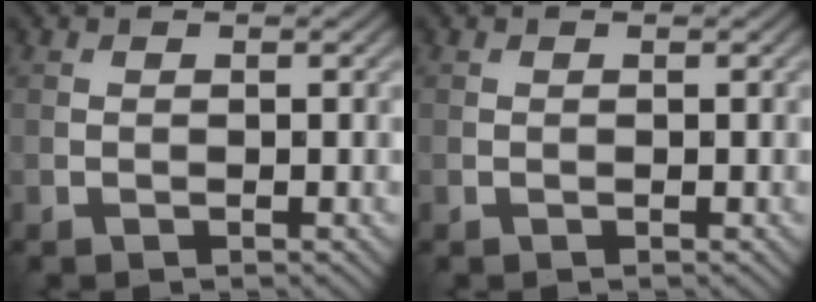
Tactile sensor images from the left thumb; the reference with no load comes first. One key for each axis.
{"total": 0.0}